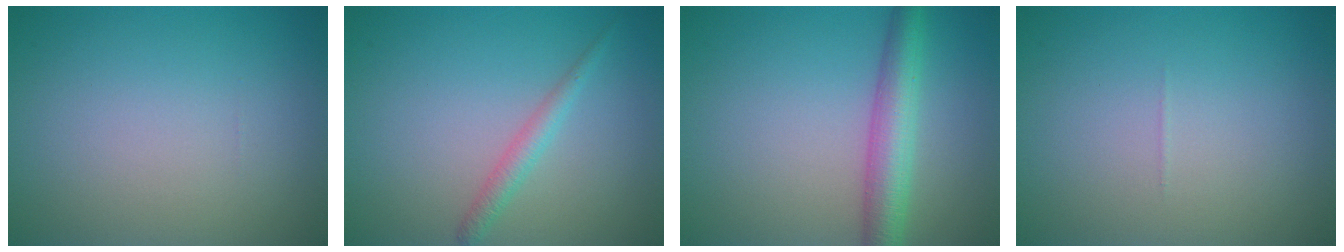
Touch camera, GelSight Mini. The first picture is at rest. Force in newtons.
{"total": 1.6, "press": 1.6, "slide": 0.0}
{"total": 4.5, "press": 4.5, "slide": 0.1}
{"total": 0.0}